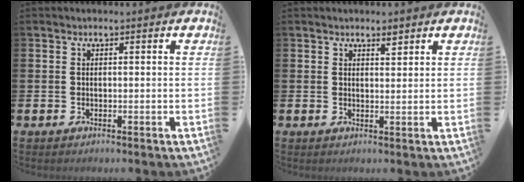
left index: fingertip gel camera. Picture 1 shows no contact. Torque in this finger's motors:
{"motor_torque": [0.41, -0.16, 0.14, 0.01]}